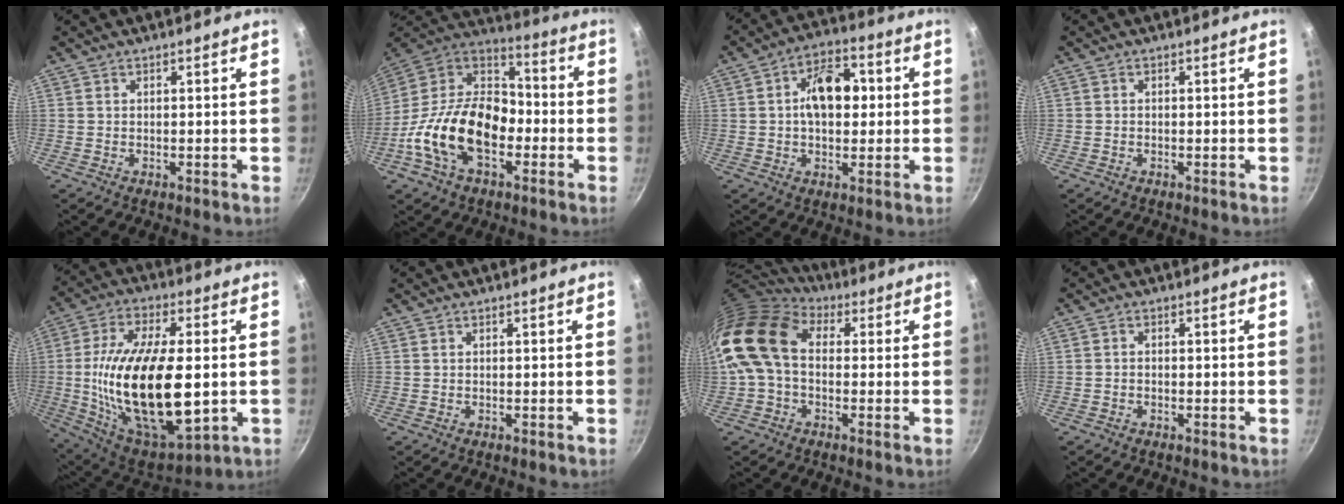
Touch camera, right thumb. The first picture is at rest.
{"total": 22.2, "force": [-6.2, 13.7, 16.3], "torque": [-0.265, 0.052, -0.133]}
{"total": 10.7, "force": [1.2, 6.8, 8.2], "torque": [-0.091, 0.016, 0.006]}
{"total": 0.0}
{"total": 27.5, "force": [-1.3, 12.6, 24.5], "torque": [-0.452, 0.000, -0.012]}
{"total": 0.0}
{"total": 14.5, "force": [1.2, 10.2, 10.3], "torque": [-0.185, 0.023, 0.002]}
{"total": 0.9, "force": [-0.6, 0.5, 0.5], "torque": [-0.011, 0.006, -0.013]}